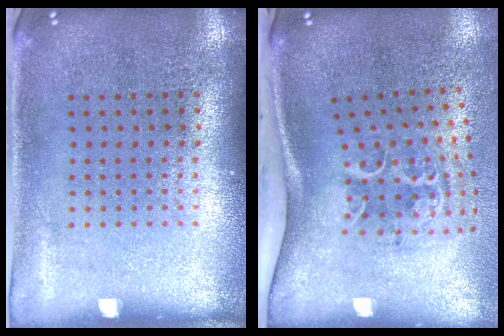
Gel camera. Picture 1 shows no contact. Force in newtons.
{"total": 2.3, "press": 1.3, "slide": 1.9}